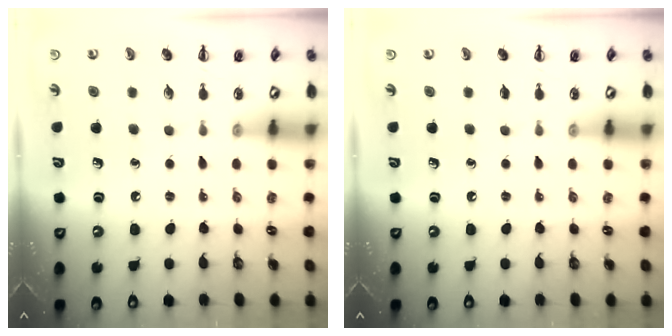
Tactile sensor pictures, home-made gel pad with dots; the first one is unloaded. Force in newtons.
{"total": 0.0}